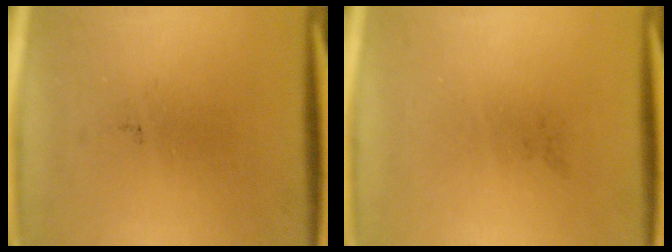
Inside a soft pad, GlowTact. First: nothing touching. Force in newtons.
{"total": 0.0}